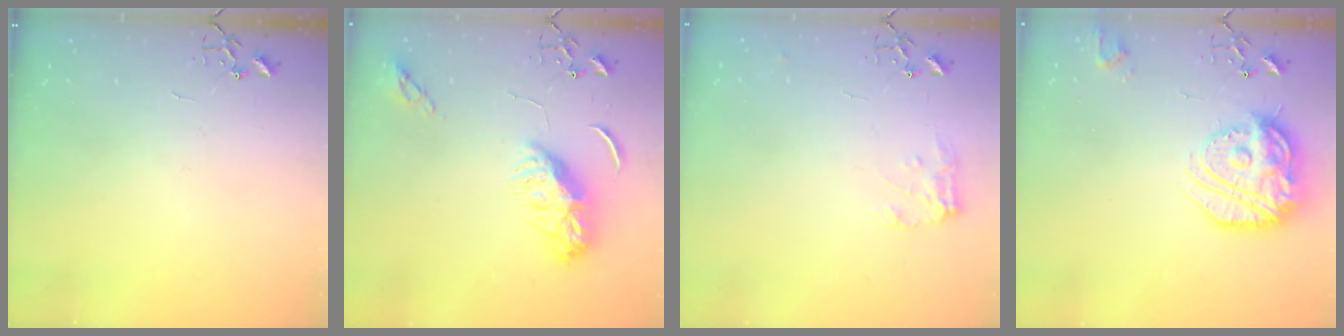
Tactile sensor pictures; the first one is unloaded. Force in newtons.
{"total": 9.5, "press": 9.5, "slide": 0.5}
{"total": 7.9, "press": 7.9, "slide": 0.5}
{"total": 21.8, "press": 21.8, "slide": 1.8}